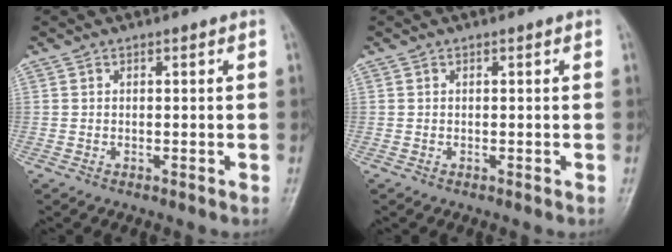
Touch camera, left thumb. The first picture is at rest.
{"total": 0.0}